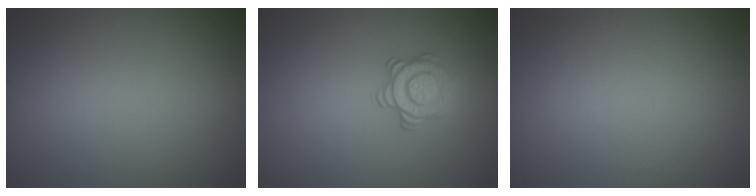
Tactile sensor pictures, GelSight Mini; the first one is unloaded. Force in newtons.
{"total": 2.8, "press": 2.7, "slide": 0.7}
{"total": 0.0}